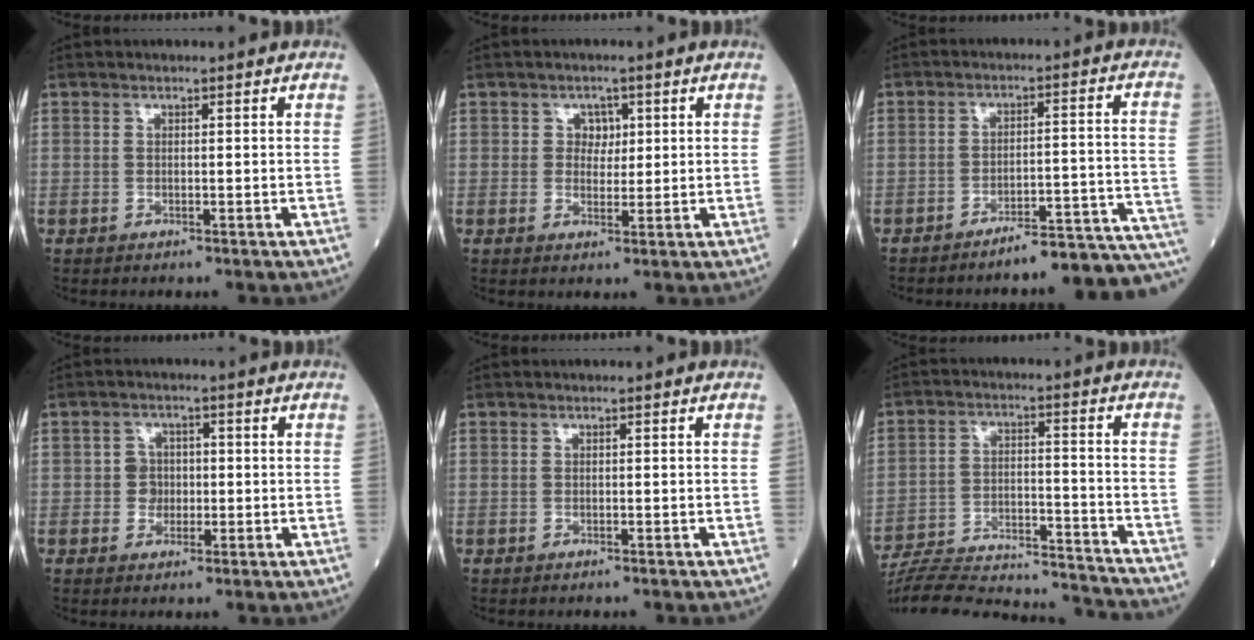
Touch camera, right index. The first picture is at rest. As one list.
[{"total": 2.6, "force": [0.8, 2.1, 1.3], "torque": [-0.010, 0.001, 0.010]}, {"total": 13.3, "force": [-12.3, -0.1, 5.1], "torque": [-0.020, 0.040, -0.158]}, {"total": 2.9, "force": [-0.4, 2.7, 1.1], "torque": [-0.011, 0.006, -0.008]}, {"total": 0.5, "force": [-0.5, 0.0, 0.1], "torque": [-0.005, -0.001, -0.011]}, {"total": 23.1, "force": [-22.0, 2.6, 6.6], "torque": [-0.123, -0.006, -0.321]}]